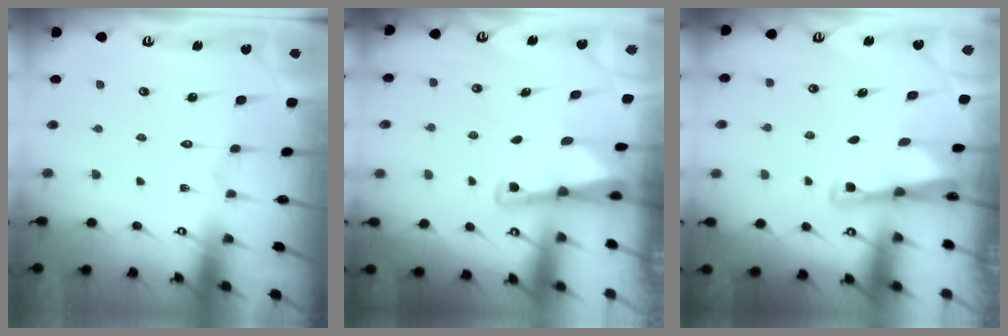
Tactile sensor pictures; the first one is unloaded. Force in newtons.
{"total": 2.3, "press": 2.3, "slide": 0.3}
{"total": 2.8, "press": 2.8, "slide": 0.2}